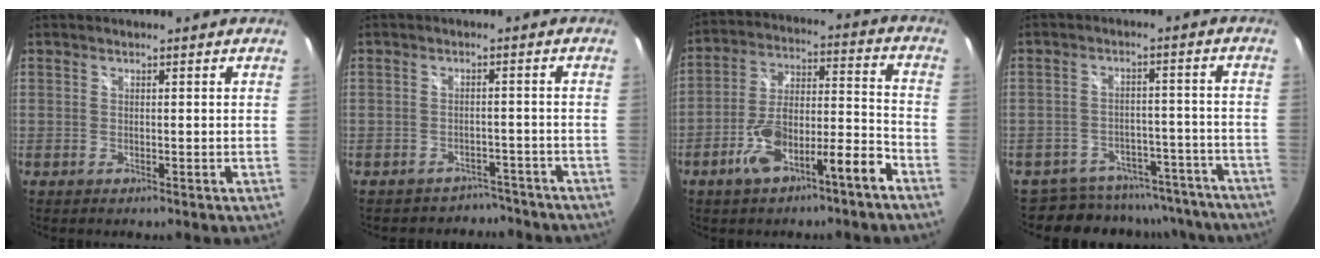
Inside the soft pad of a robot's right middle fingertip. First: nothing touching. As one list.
[{"total": 7.0, "force": [-5.9, 3.7, 0.8], "torque": [-0.016, 0.016, -0.072]}, {"total": 12.3, "force": [-7.6, 3.1, 9.2], "torque": [-0.166, 0.019, -0.120]}, {"total": 16.3, "force": [-14.5, 6.7, 3.5], "torque": [-0.070, 0.028, -0.178]}]